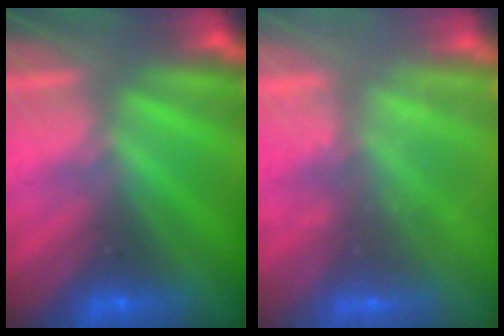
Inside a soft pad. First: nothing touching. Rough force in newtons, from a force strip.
{"total": 2.3}